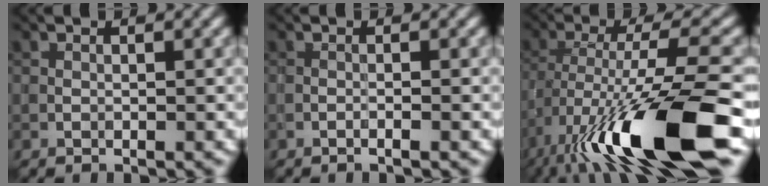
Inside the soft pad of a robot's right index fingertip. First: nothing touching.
{"total": 0.8, "force": [-0.4, 0.0, 0.6], "torque": [-0.012, 0.001, -0.013]}
{"total": 15.1, "force": [-7.4, 3.1, 12.7], "torque": [-0.241, -0.008, -0.123]}